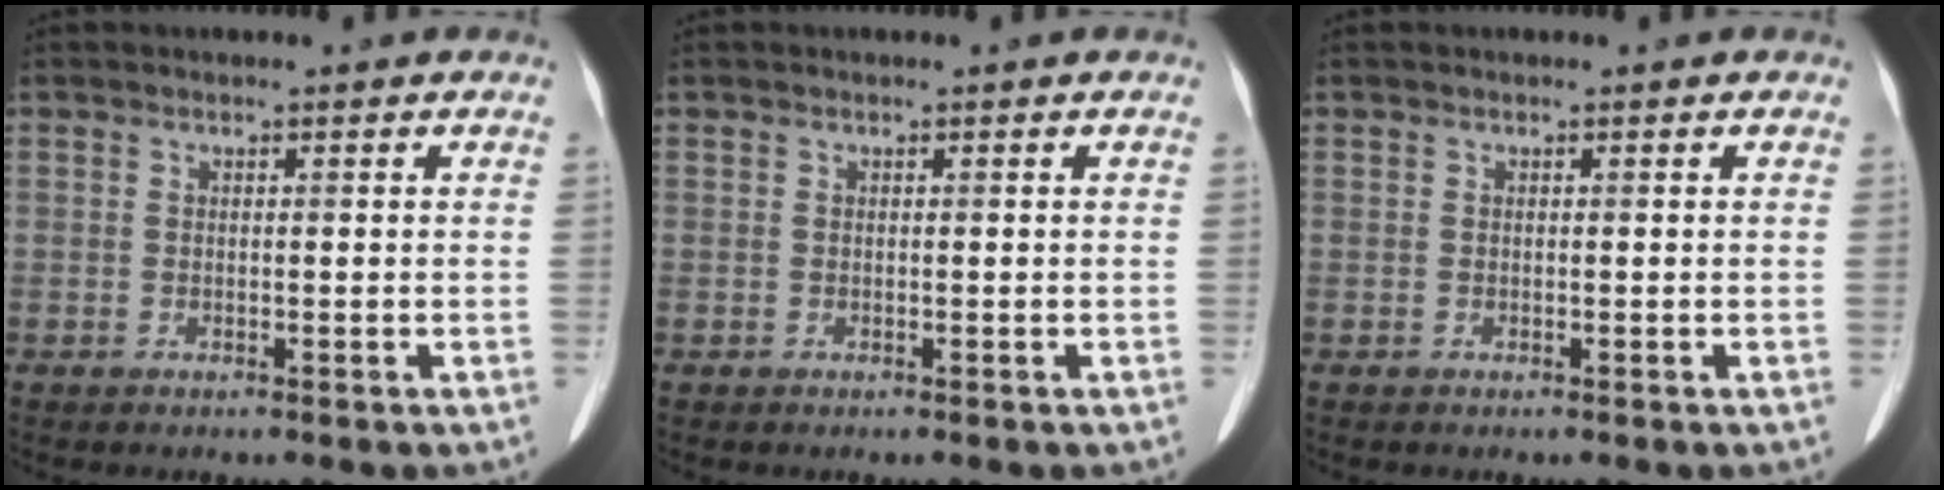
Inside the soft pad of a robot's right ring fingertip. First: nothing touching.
{"total": 0.0}
{"total": 0.0}